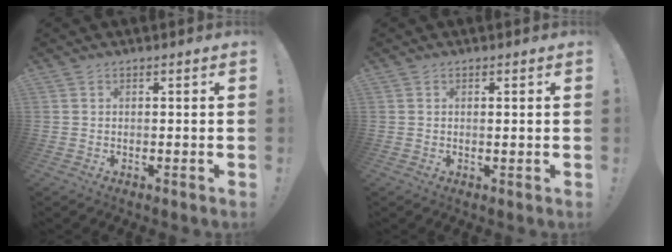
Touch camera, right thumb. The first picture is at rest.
{"total": 0.8, "force": [0.5, -0.1, 0.6], "torque": [0.004, -0.007, 0.006]}